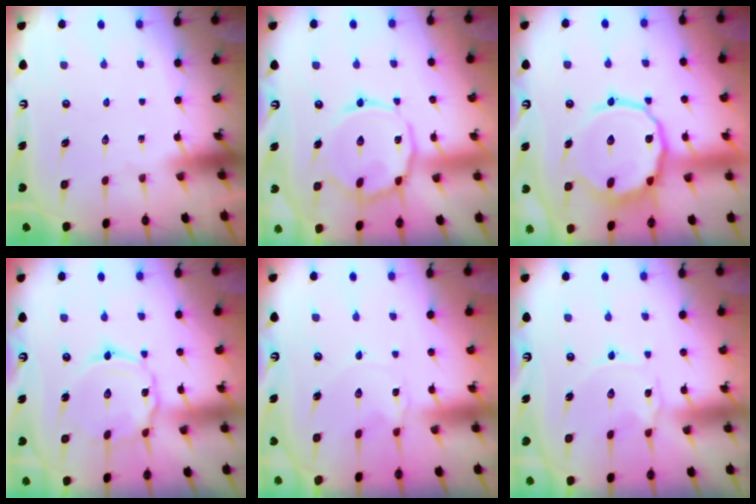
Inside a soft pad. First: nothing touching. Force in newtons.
{"total": 13.3, "press": 13.2, "slide": 1.1}
{"total": 14.2, "press": 14.0, "slide": 2.0}
{"total": 7.0, "press": 7.0, "slide": 0.2}
{"total": 0.8, "press": 0.8, "slide": 0.0}
{"total": 1.0, "press": 1.0, "slide": 0.2}